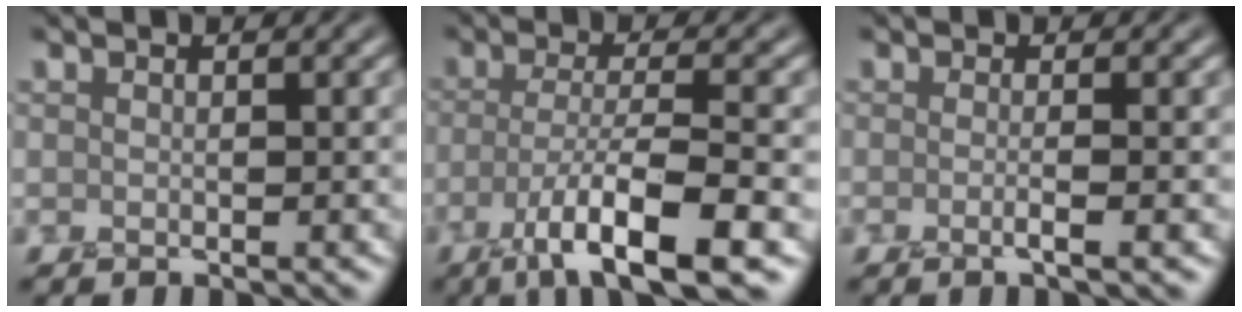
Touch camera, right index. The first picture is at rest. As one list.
[{"total": 7.6, "force": [-3.6, 1.6, 6.6], "torque": [-0.107, -0.003, -0.066]}, {"total": 1.9, "force": [-0.3, 0.6, 1.7], "torque": [-0.023, -0.005, -0.013]}]